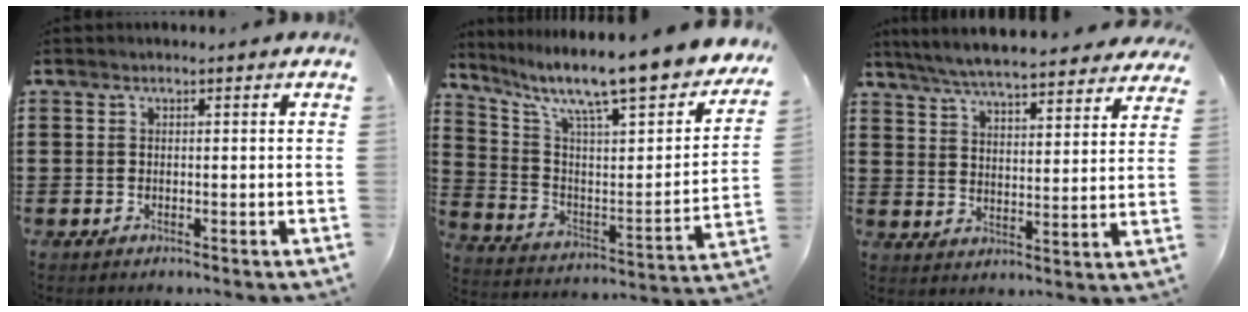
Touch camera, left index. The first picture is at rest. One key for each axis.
{"total": 10.8, "fx": 8.9, "fy": 0.8, "fz": 6.0, "tx": -0.133, "ty": -0.079, "tz": 0.137}
{"total": 6.3, "fx": 6.1, "fy": 0.0, "fz": 1.9, "tx": -0.062, "ty": -0.033, "tz": 0.106}